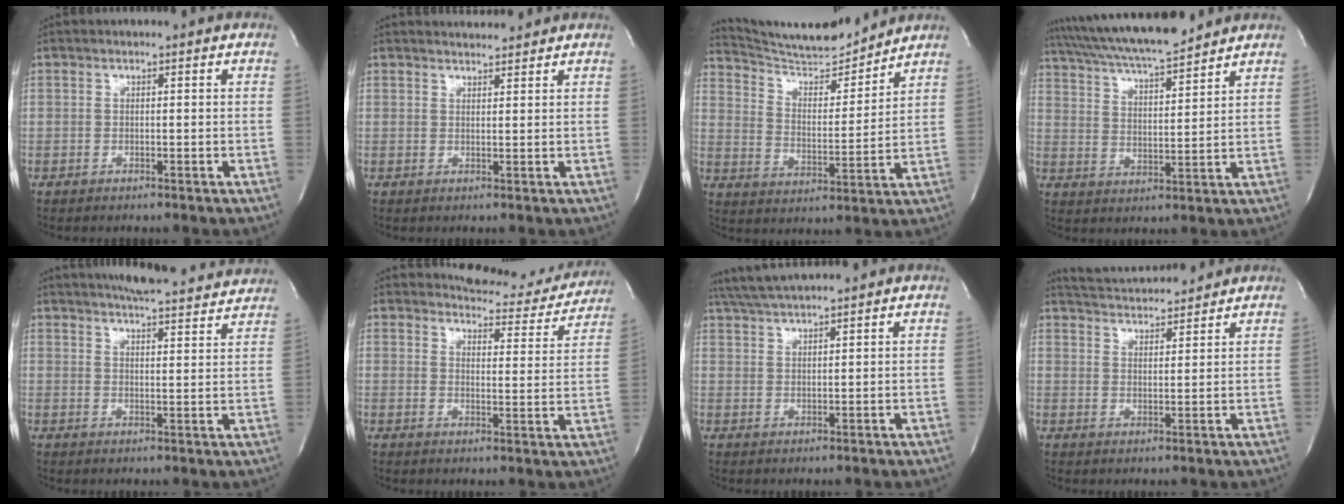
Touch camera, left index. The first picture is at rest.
{"total": 3.1, "force": [3.1, 0.4, 0.3], "torque": [-0.010, 0.009, 0.047]}
{"total": 13.1, "force": [12.8, 0.6, 2.9], "torque": [-0.052, -0.005, 0.216]}
{"total": 15.3, "force": [13.7, 1.3, 6.7], "torque": [-0.126, 0.019, 0.234]}
{"total": 14.9, "force": [13.8, 1.8, 5.3], "torque": [-0.076, 0.006, 0.170]}
{"total": 9.9, "force": [9.6, 2.3, 0.2], "torque": [0.009, -0.032, 0.103]}
{"total": 6.5, "force": [5.9, -0.5, 2.6], "torque": [-0.052, 0.028, 0.111]}
{"total": 9.2, "force": [8.9, 1.0, 2.4], "torque": [-0.049, 0.018, 0.141]}